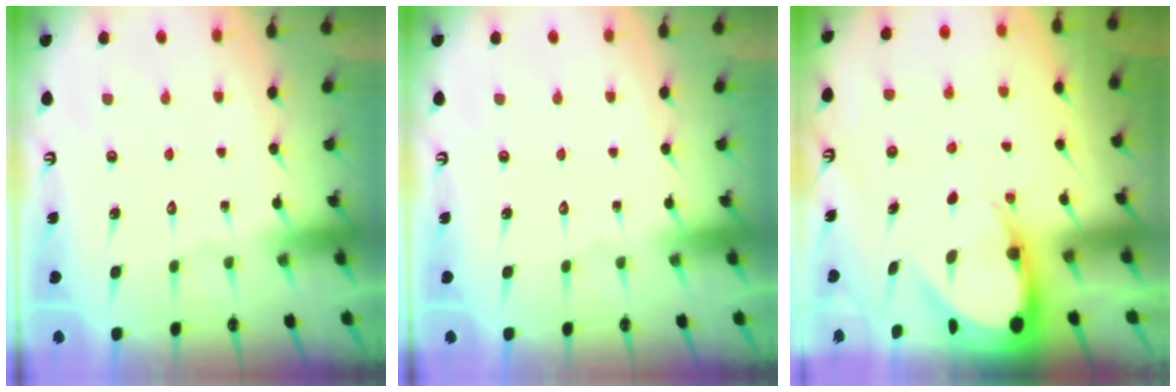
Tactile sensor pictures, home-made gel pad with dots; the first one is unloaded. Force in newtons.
{"total": 0.0}
{"total": 8.0, "press": 8.0, "slide": 0.6}